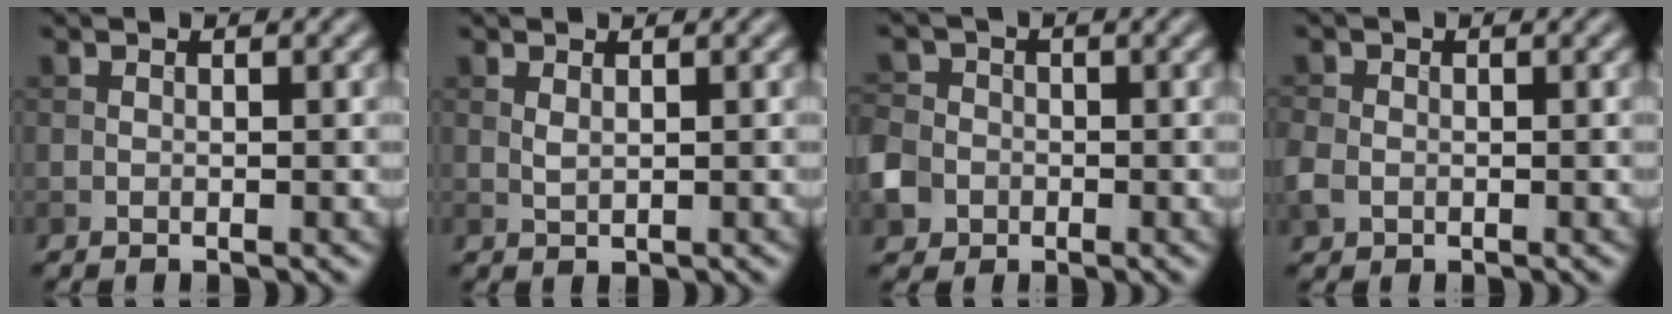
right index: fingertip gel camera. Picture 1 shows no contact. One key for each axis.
{"total": 0.7, "fx": 0.3, "fy": 0.3, "fz": 0.6, "tx": -0.018, "ty": -0.002, "tz": 0.009}
{"total": 4.6, "fx": -1.9, "fy": 3.9, "fz": 1.6, "tx": -0.028, "ty": -0.010, "tz": -0.046}
{"total": 2.1, "fx": -0.6, "fy": 1.7, "fz": 1.0, "tx": -0.025, "ty": -0.004, "tz": -0.016}